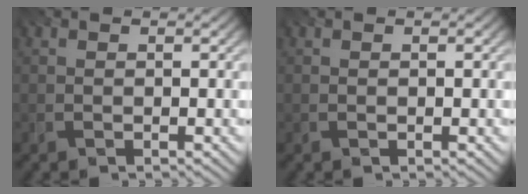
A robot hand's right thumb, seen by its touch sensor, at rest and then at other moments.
{"total": 0.0}